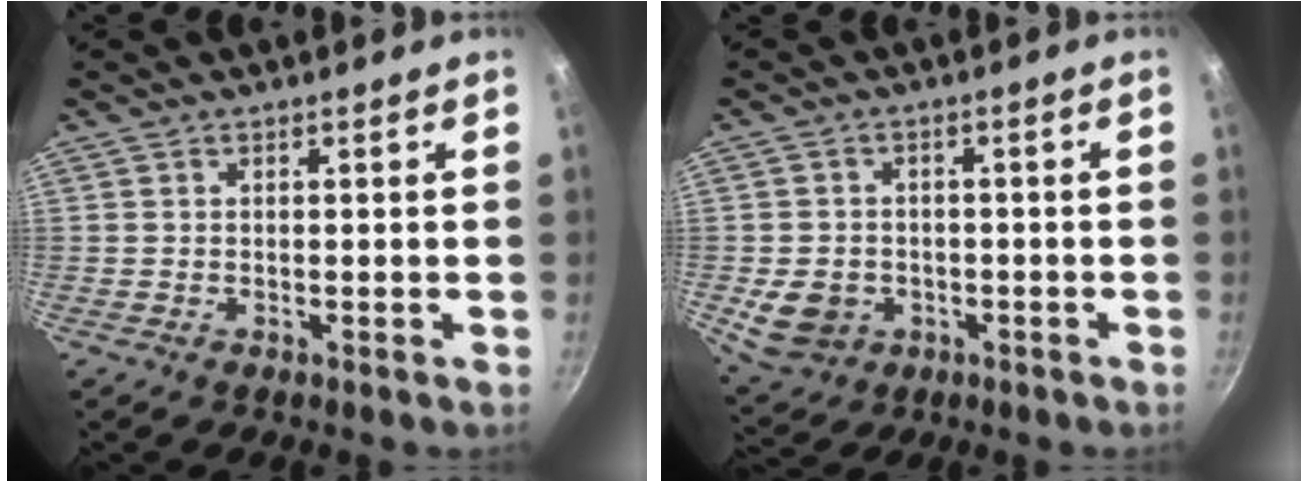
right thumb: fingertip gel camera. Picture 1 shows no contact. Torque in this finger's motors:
{"motor_torque": [0.90, 0.80, 0.62, -0.41, 0.03]}